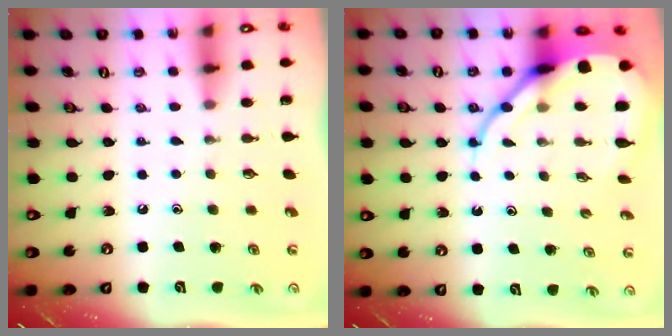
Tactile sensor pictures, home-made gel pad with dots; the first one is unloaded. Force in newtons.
{"total": 12.1, "press": 12.0, "slide": 1.1}